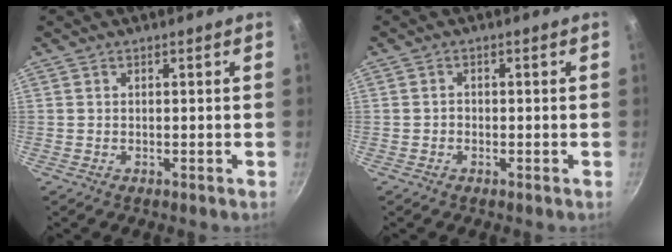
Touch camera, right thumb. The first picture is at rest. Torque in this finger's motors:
{"motor_torque": [-0.06, -0.18, -0.38, 0.24, -0.06]}